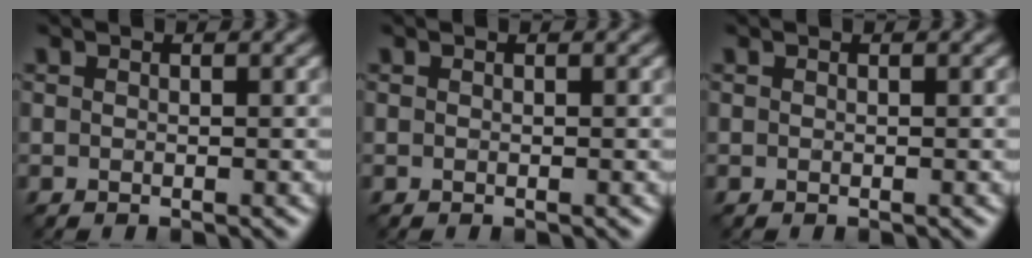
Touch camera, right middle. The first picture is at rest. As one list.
[{"total": 0.0}, {"total": 0.0}]